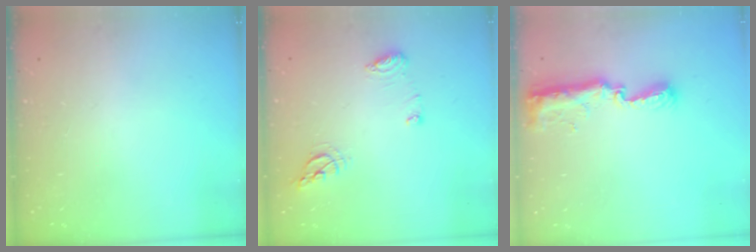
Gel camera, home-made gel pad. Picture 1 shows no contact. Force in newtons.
{"total": 8.1, "press": 8.1, "slide": 0.4}
{"total": 8.9, "press": 8.9, "slide": 0.8}